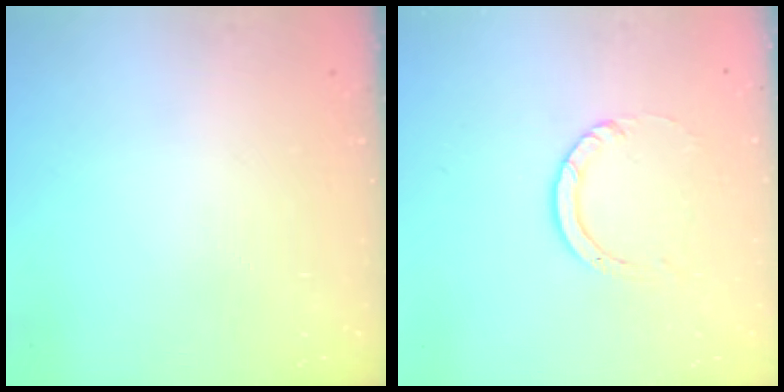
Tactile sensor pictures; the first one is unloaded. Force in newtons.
{"total": 3.9, "press": 3.9, "slide": 0.4}